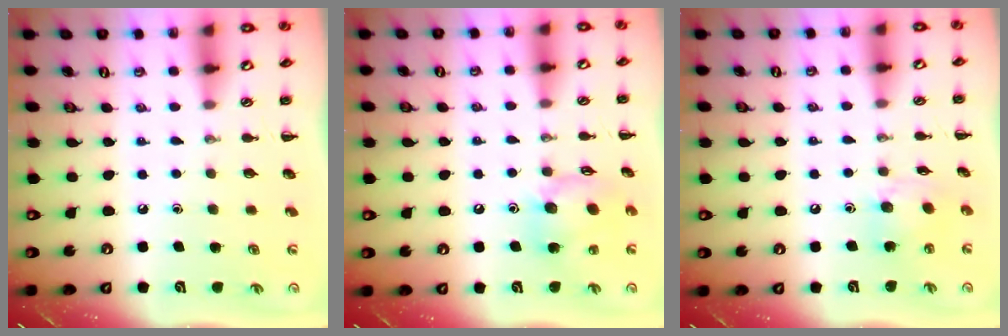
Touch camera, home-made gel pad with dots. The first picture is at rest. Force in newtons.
{"total": 13.0, "press": 12.9, "slide": 1.6}
{"total": 9.4, "press": 9.4, "slide": 0.9}